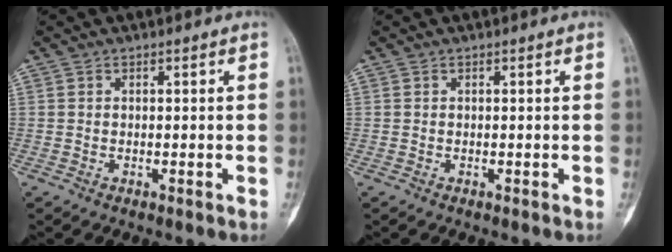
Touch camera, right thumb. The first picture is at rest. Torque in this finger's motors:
{"motor_torque": [0.01, -0.01, 0.00, 0.00, 0.00]}